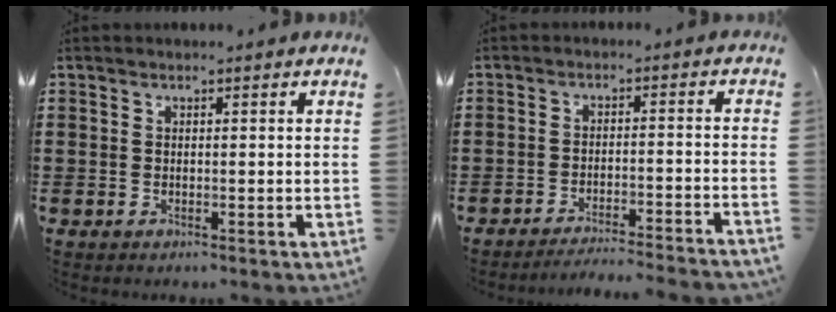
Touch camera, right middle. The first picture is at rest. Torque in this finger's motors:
{"motor_torque": [2.14, 0.00, 0.18, 0.08]}